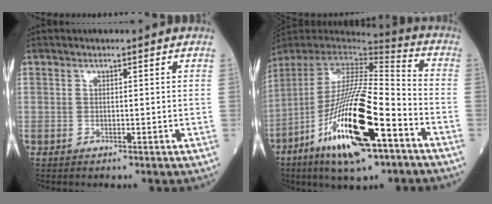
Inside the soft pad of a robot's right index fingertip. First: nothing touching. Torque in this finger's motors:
{"motor_torque": [2.08, -0.06, 1.05, 0.21]}